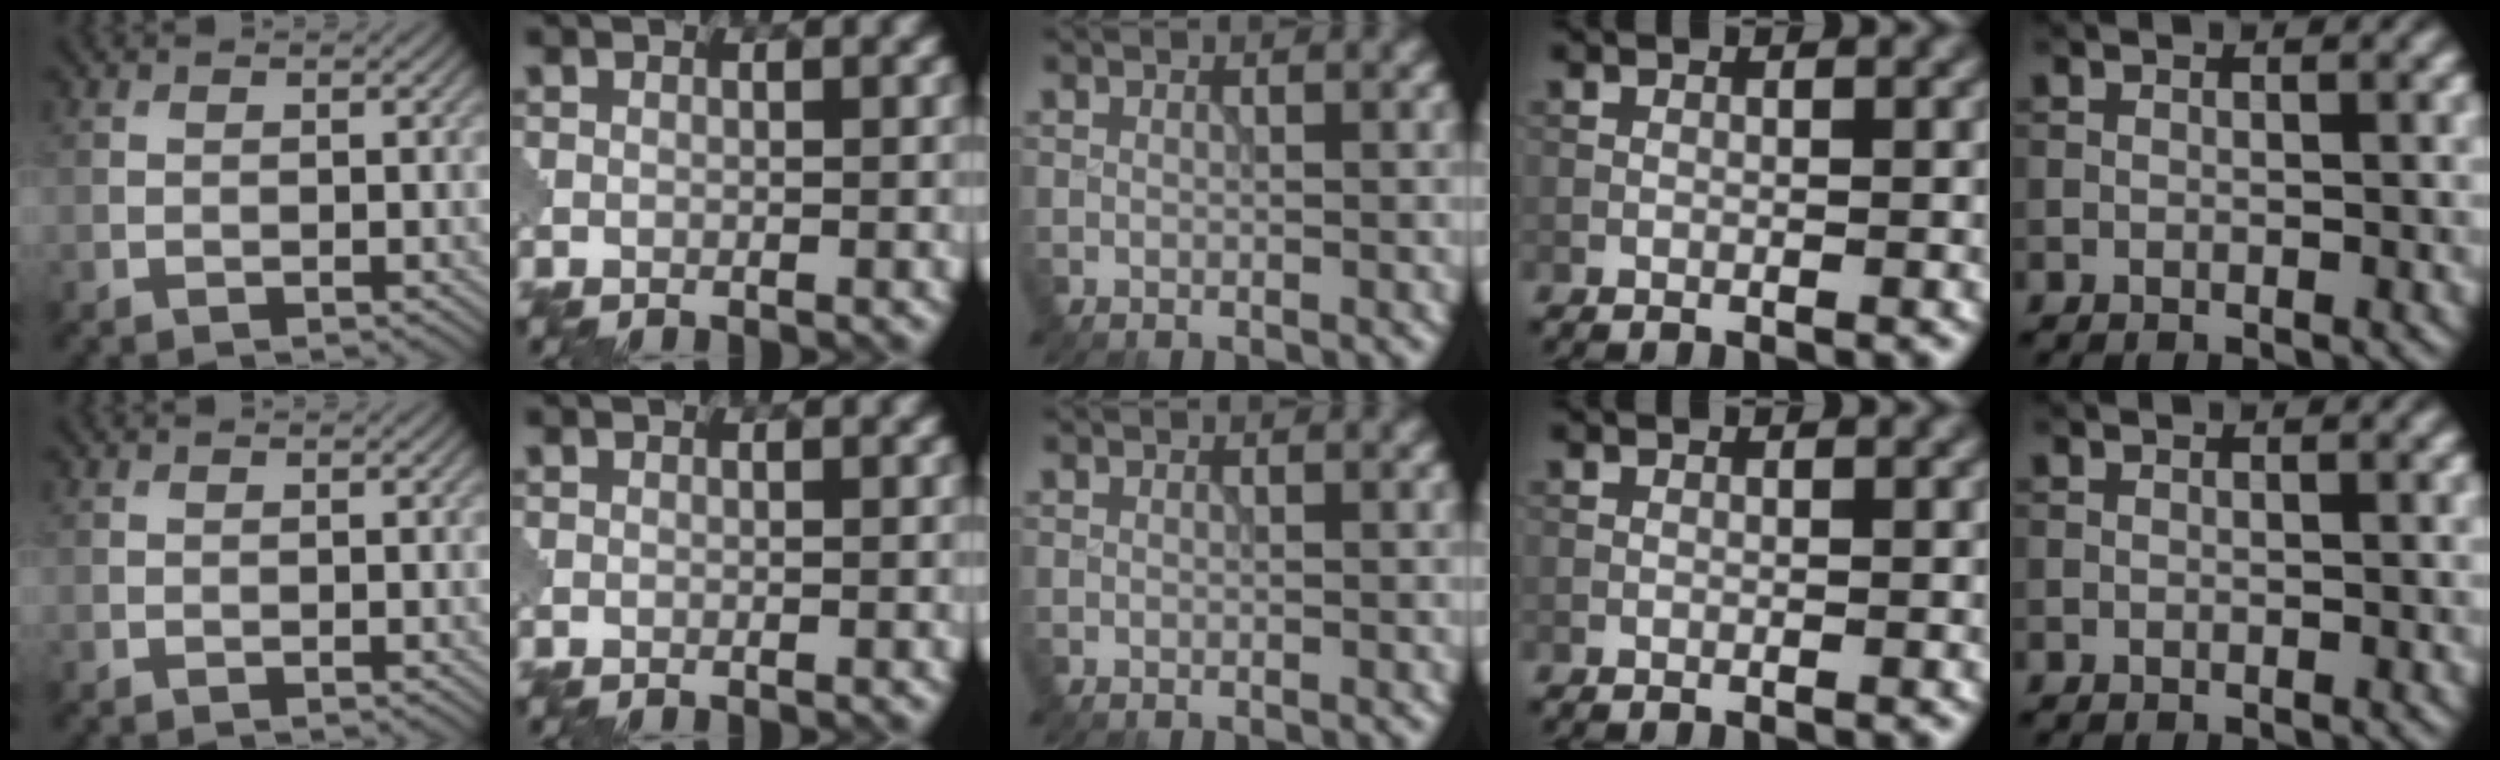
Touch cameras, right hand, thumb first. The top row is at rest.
{}